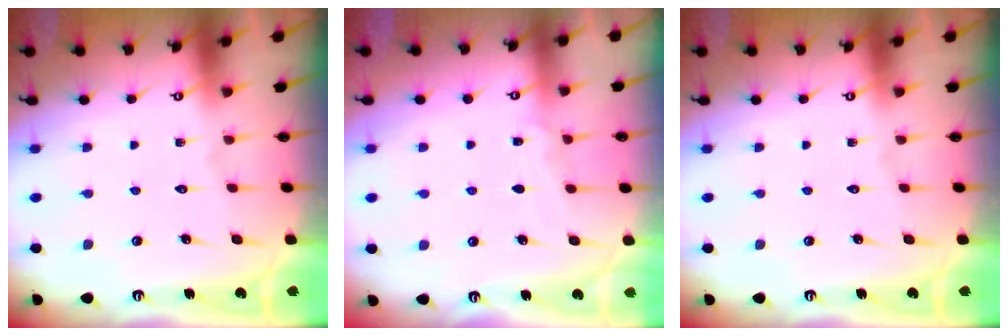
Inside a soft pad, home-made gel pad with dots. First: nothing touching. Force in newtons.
{"total": 3.4, "press": 3.3, "slide": 0.5}
{"total": 0.0}